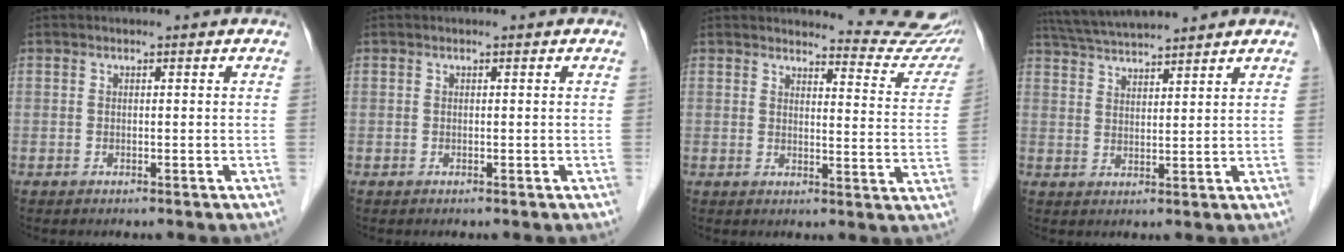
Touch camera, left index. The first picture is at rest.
{"total": 0.0}
{"total": 12.5, "force": [12.4, 1.5, 1.2], "torque": [0.011, -0.081, 0.113]}
{"total": 8.9, "force": [8.3, 0.1, 3.3], "torque": [-0.066, 0.031, 0.141]}